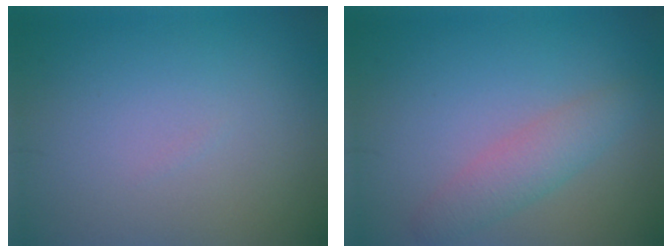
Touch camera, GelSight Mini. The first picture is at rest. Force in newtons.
{"total": 2.7, "press": 2.7, "slide": 0.1}